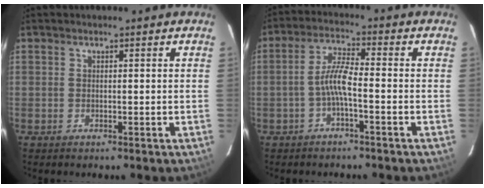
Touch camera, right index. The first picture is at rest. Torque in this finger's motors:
{"motor_torque": [0.66, -0.32, 0.56, 0.13]}